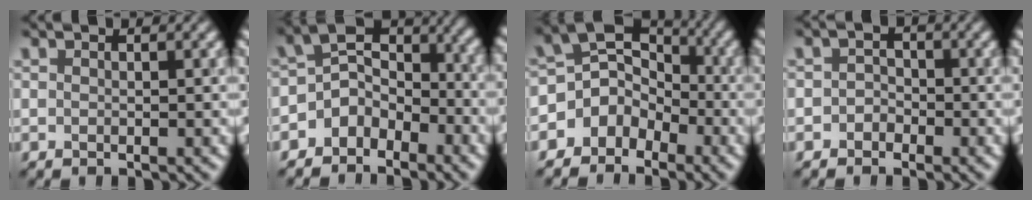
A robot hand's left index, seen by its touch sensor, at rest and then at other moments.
{"total": 4.8, "force": [-2.8, 3.0, 2.5], "torque": [-0.029, 0.000, -0.058]}
{"total": 4.7, "force": [-2.6, 3.5, 1.8], "torque": [-0.013, 0.006, -0.053]}
{"total": 1.1, "force": [-0.9, 0.7, 0.1], "torque": [0.007, 0.000, -0.017]}